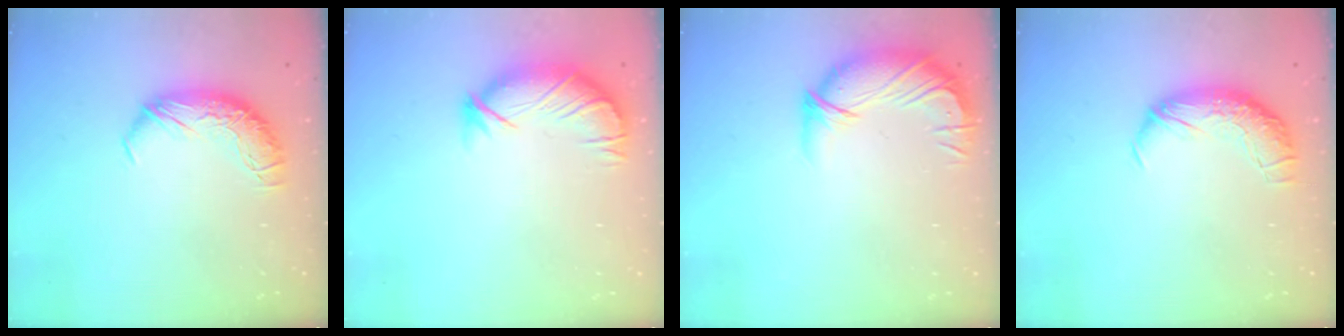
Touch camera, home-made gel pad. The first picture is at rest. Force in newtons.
{"total": 3.8, "press": 3.2, "slide": 2.0}
{"total": 2.9, "press": 0.1, "slide": 2.9}
{"total": 2.3, "press": 1.0, "slide": 2.1}